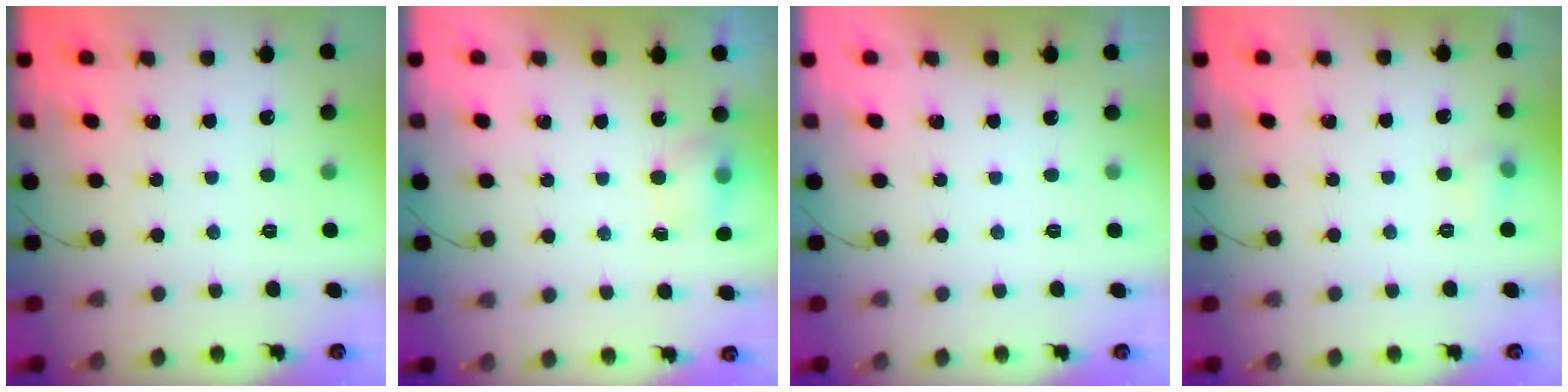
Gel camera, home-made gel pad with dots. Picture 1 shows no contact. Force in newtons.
{"total": 6.5, "press": 4.5, "slide": 4.7}
{"total": 0.0}
{"total": 4.5, "press": 4.1, "slide": 1.8}